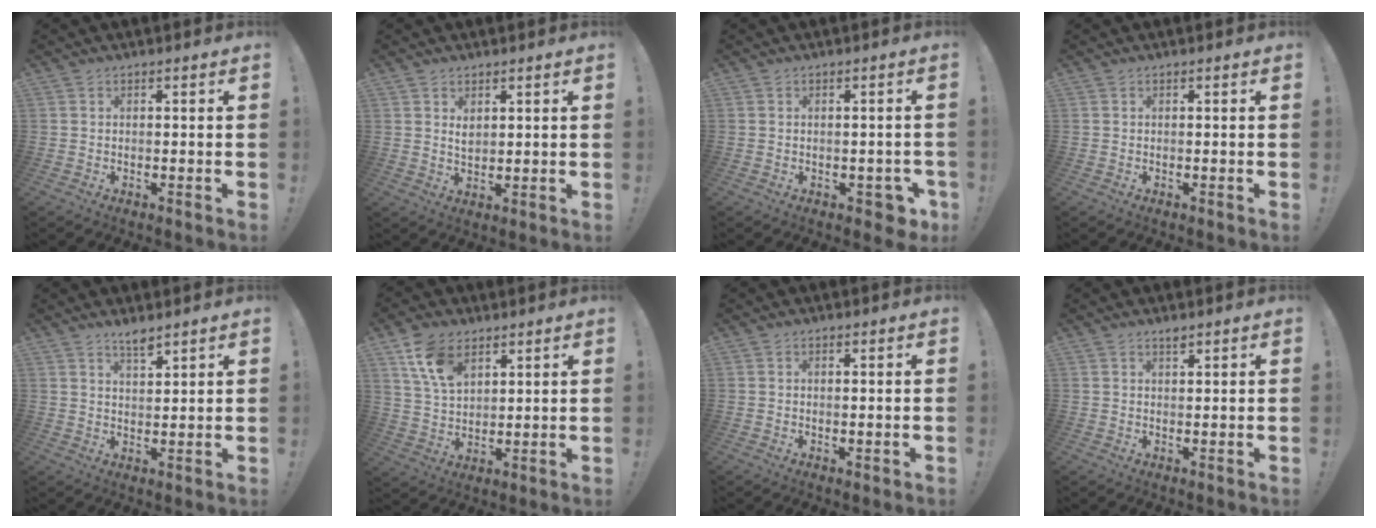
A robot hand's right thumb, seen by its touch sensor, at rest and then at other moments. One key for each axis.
{"total": 3.0, "fx": 1.6, "fy": 2.1, "fz": 1.5, "tx": -0.018, "ty": -0.007, "tz": 0.027}
{"total": 3.2, "fx": -0.6, "fy": 2.4, "fz": 2.0, "tx": -0.014, "ty": 0.006, "tz": -0.007}
{"total": 0.0}
{"total": 4.0, "fx": 3.5, "fy": 0.8, "fz": 1.9, "tx": -0.029, "ty": -0.024, "tz": 0.059}
{"total": 11.0, "fx": 6.4, "fy": 6.5, "fz": 6.1, "tx": -0.119, "ty": -0.018, "tz": 0.126}
{"total": 0.8, "fx": 0.5, "fy": 0.4, "fz": 0.5, "tx": 0.003, "ty": -0.005, "tz": 0.006}
{"total": 1.7, "fx": 1.5, "fy": 0.4, "fz": 0.5, "tx": -0.003, "ty": -0.009, "tz": 0.026}